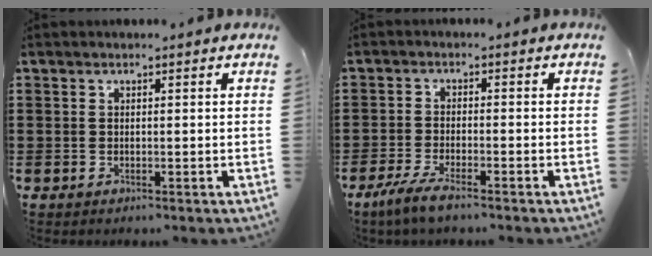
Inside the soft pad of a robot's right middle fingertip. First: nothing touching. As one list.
[{"total": 4.0, "force": [-3.1, 0.4, 2.4], "torque": [-0.061, -0.009, -0.064]}]